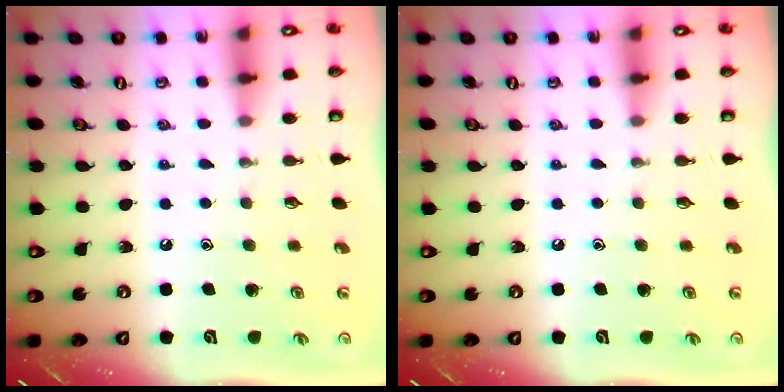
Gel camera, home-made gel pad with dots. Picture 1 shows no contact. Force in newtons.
{"total": 0.0}